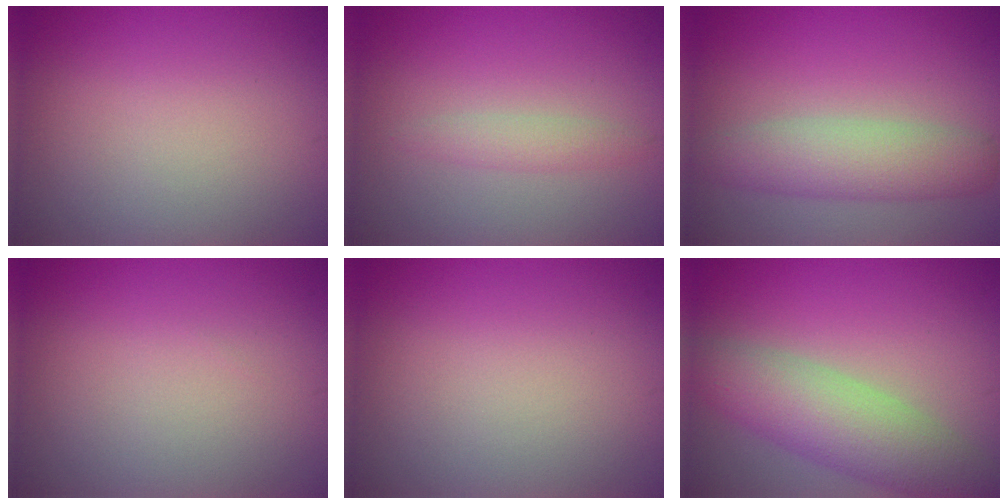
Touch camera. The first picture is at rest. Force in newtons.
{"total": 1.5, "press": 1.4, "slide": 0.1}
{"total": 4.2, "press": 4.2, "slide": 0.1}
{"total": 0.0}
{"total": 0.0}
{"total": 6.3, "press": 6.3, "slide": 0.4}